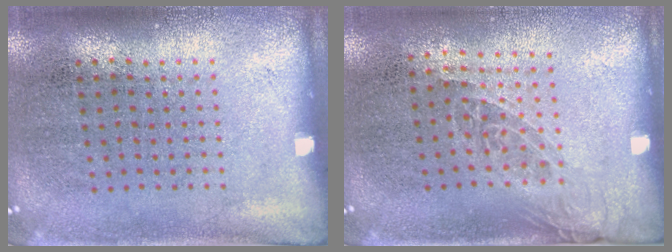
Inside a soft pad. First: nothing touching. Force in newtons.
{"total": 1.3, "press": 1.0, "slide": 0.8}